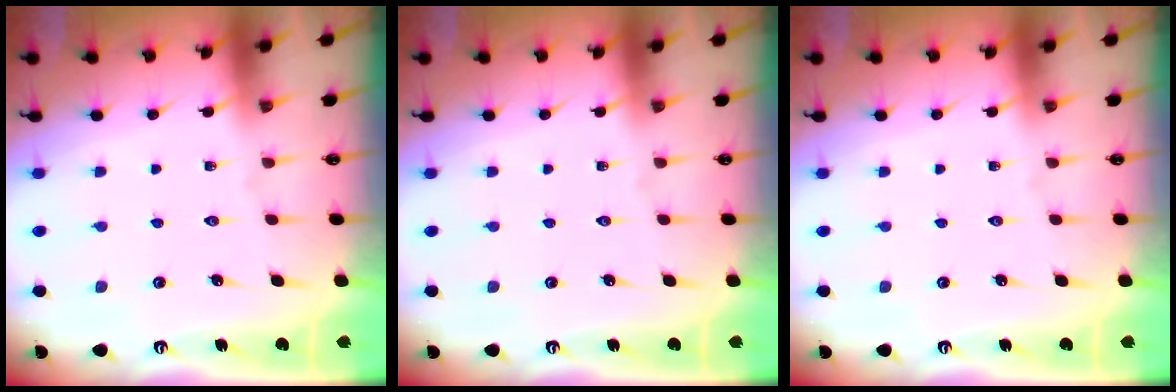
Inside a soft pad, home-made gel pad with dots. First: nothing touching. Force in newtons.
{"total": 0.0}
{"total": 0.0}